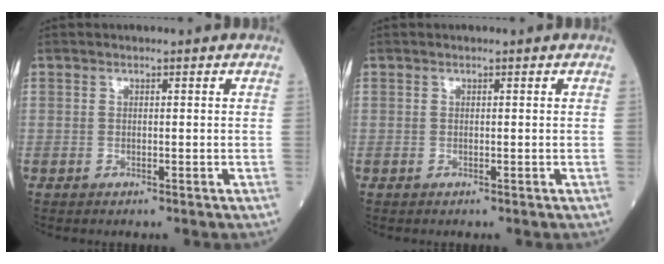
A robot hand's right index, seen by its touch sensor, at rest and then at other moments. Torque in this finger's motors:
{"motor_torque": [0.01, 0.01, 0.00, -0.01]}